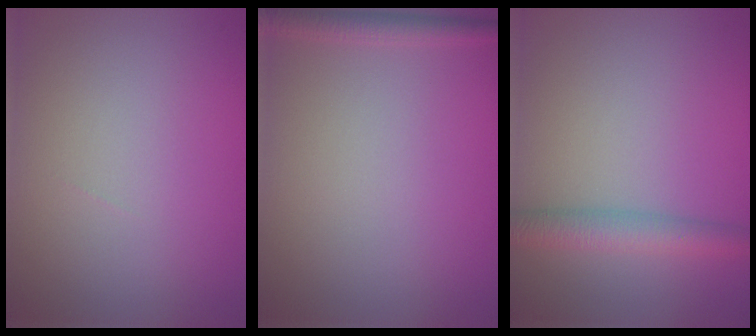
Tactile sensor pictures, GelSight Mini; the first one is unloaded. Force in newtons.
{"total": 1.7, "press": 1.7, "slide": 0.1}
{"total": 3.3, "press": 3.3, "slide": 0.2}